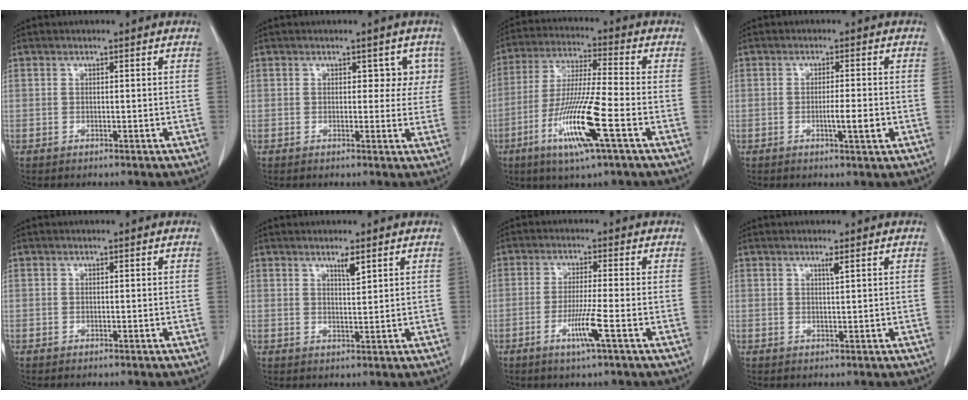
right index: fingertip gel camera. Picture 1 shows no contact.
{"total": 3.4, "force": [1.3, 2.4, 2.0], "torque": [-0.002, 0.009, 0.011]}
{"total": 13.6, "force": [-5.3, 0.1, 12.5], "torque": [-0.252, -0.023, -0.101]}
{"total": 3.7, "force": [-1.0, 0.1, 3.5], "torque": [-0.056, -0.004, -0.015]}
{"total": 0.0}
{"total": 2.2, "force": [1.5, 0.1, 1.6], "torque": [-0.032, -0.004, 0.028]}
{"total": 6.3, "force": [-2.7, -0.8, 5.6], "torque": [-0.108, -0.016, -0.053]}
{"total": 1.0, "force": [0.6, -0.2, 0.7], "torque": [-0.018, -0.005, 0.013]}